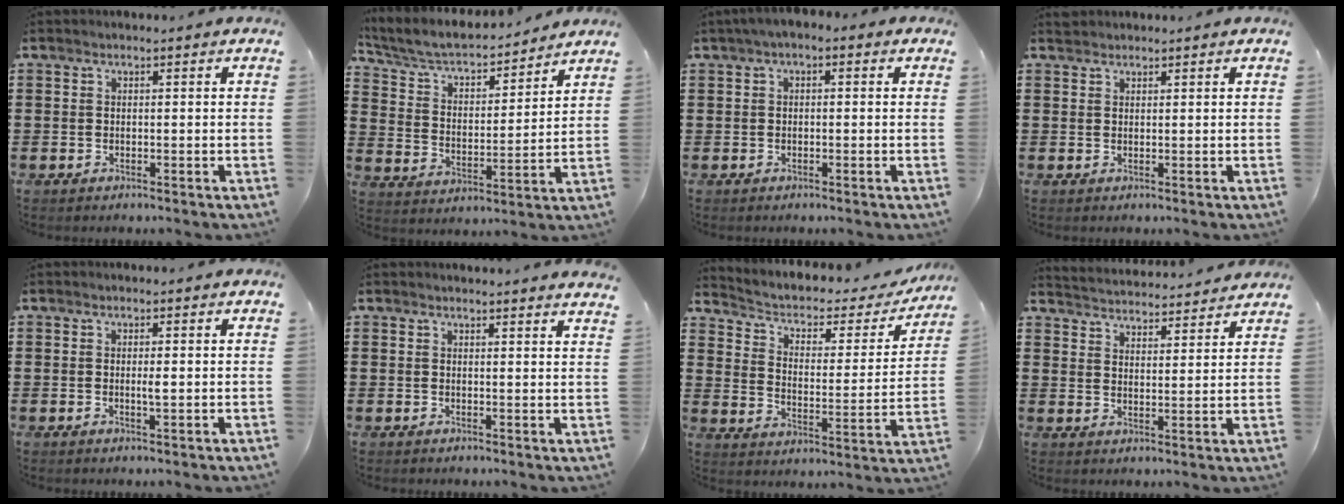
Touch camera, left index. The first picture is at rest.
{"total": 5.3, "force": [4.7, 1.5, 2.1], "torque": [-0.063, -0.032, 0.074]}
{"total": 1.5, "force": [-0.6, 0.8, 1.1], "torque": [-0.029, 0.001, -0.016]}
{"total": 1.0, "force": [1.0, 0.3, 0.0], "torque": [-0.003, 0.001, 0.020]}
{"total": 1.3, "force": [0.1, 0.1, 1.3], "torque": [-0.026, -0.003, 0.001]}
{"total": 1.8, "force": [1.8, -0.3, 0.2], "torque": [0.001, -0.006, 0.033]}
{"total": 3.2, "force": [1.7, 2.0, 1.9], "torque": [-0.050, -0.012, 0.019]}
{"total": 3.8, "force": [3.7, -0.2, -0.4], "torque": [-0.011, -0.027, 0.063]}